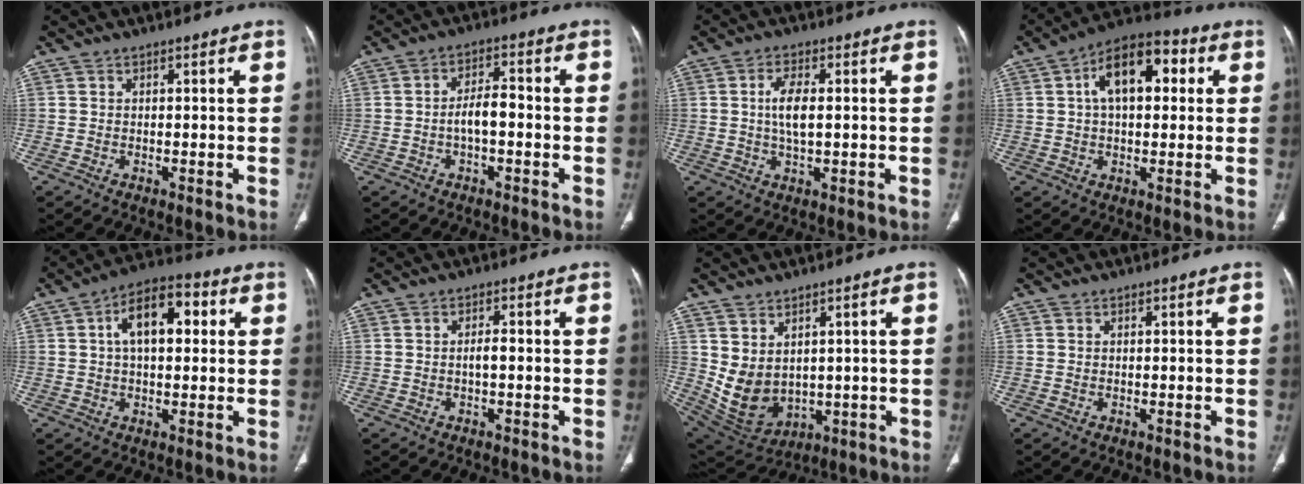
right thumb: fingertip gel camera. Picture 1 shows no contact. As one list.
[{"total": 4.8, "force": [-1.1, 2.1, 4.1], "torque": [-0.070, 0.023, -0.022]}, {"total": 5.5, "force": [0.6, 2.1, 5.1], "torque": [-0.101, -0.003, 0.008]}, {"total": 13.1, "force": [3.3, 7.2, 10.4], "torque": [-0.145, 0.025, 0.043]}, {"total": 11.3, "force": [2.7, 6.0, 9.2], "torque": [-0.130, 0.022, 0.033]}, {"total": 1.7, "force": [-0.2, 0.6, 1.6], "torque": [-0.031, 0.005, -0.005]}, {"total": 10.1, "force": [1.8, 7.2, 6.8], "torque": [-0.113, -0.018, 0.071]}, {"total": 0.0}]